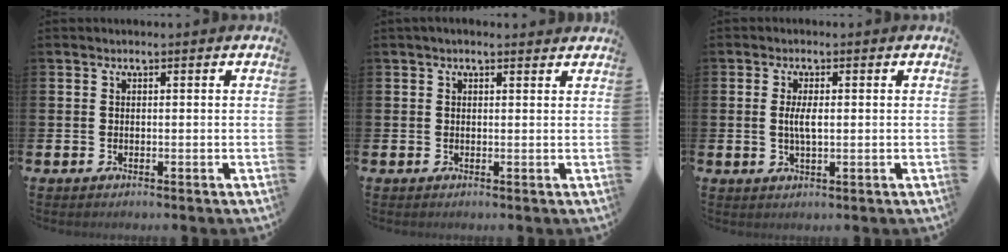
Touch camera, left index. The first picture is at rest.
{"total": 1.2, "force": [1.0, 0.3, 0.5], "torque": [-0.006, 0.003, 0.017]}
{"total": 2.9, "force": [0.3, 1.0, 2.7], "torque": [-0.050, 0.003, 0.002]}